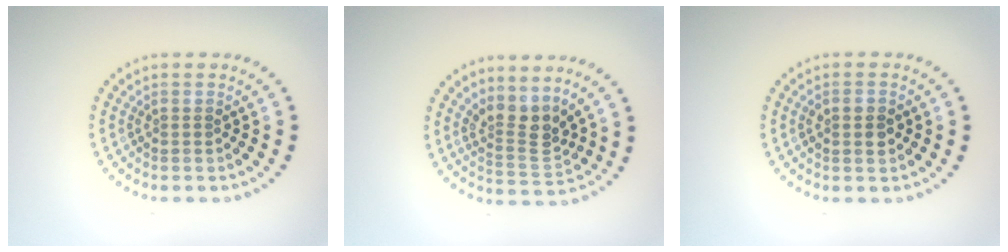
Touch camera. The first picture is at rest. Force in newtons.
{"total": 3.3, "press": 2.7, "slide": 1.9}
{"total": 1.7, "press": 1.7, "slide": 0.1}